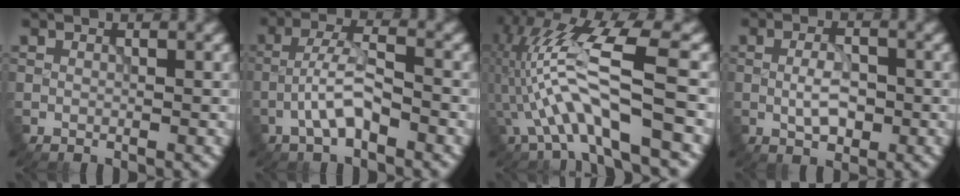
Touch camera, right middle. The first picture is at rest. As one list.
[{"total": 3.9, "force": [-1.9, 1.2, 3.2], "torque": [-0.060, 0.012, -0.041]}, {"total": 9.0, "force": [-2.2, 2.1, 8.5], "torque": [-0.176, 0.017, -0.044]}, {"total": 3.1, "force": [-0.5, 1.6, 2.6], "torque": [-0.048, 0.001, -0.008]}]